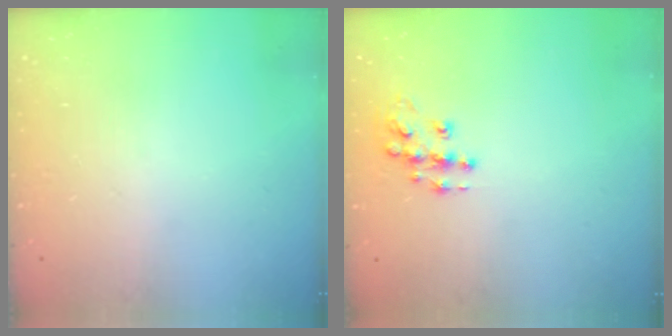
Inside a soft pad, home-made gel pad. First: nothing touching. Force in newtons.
{"total": 9.3, "press": 9.3, "slide": 0.4}